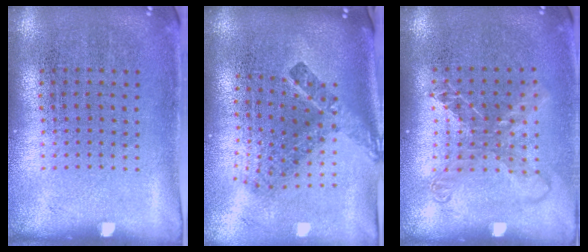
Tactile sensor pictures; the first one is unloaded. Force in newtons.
{"total": 2.6, "press": 1.6, "slide": 2.1}
{"total": 1.6, "press": 1.3, "slide": 0.9}